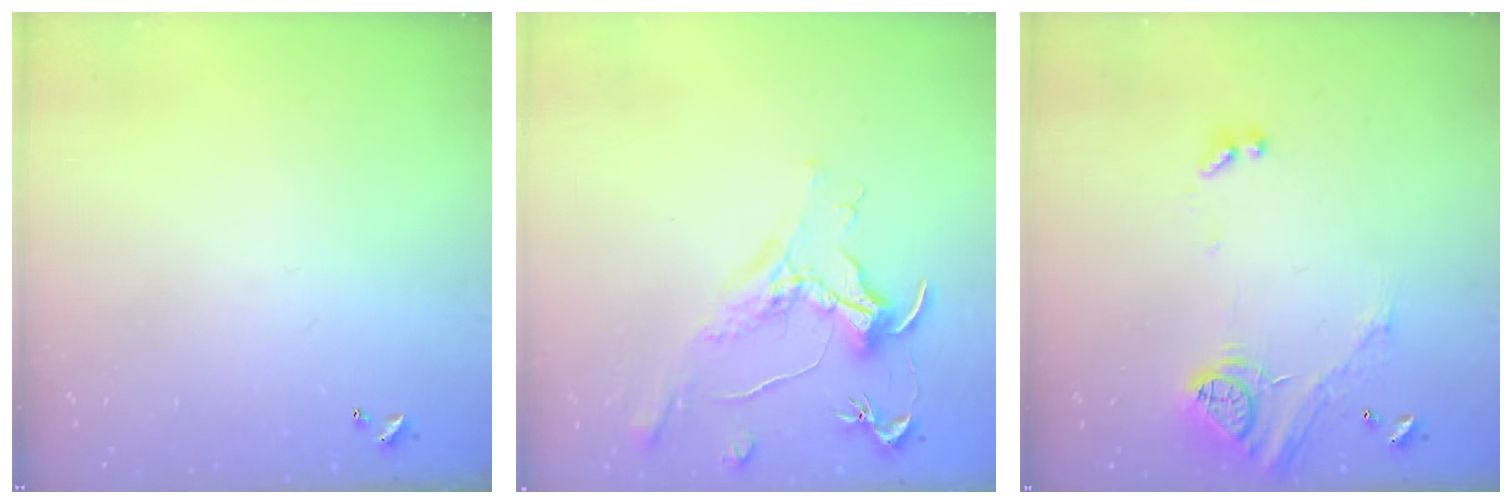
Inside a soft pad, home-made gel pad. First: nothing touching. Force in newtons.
{"total": 1.6, "press": 1.4, "slide": 0.7}
{"total": 15.6, "press": 15.6, "slide": 1.1}